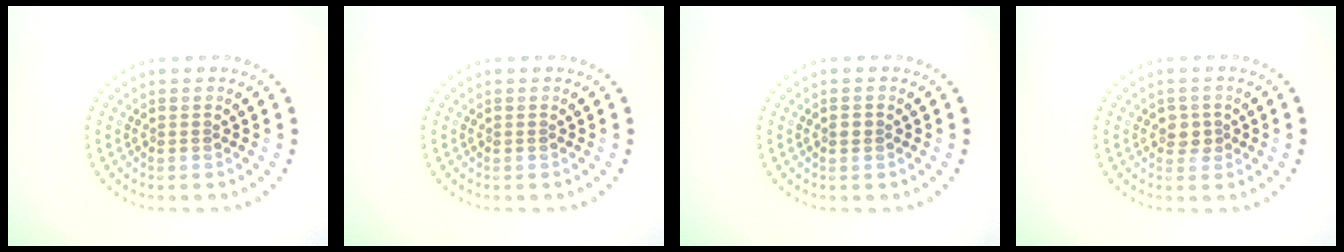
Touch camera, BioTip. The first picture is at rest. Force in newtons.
{"total": 0.0}
{"total": 0.9, "press": 0.9, "slide": 0.1}
{"total": 1.6, "press": 1.5, "slide": 0.6}